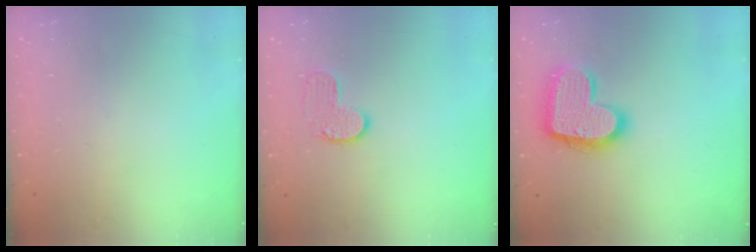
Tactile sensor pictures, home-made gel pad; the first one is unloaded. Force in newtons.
{"total": 7.4, "press": 7.4, "slide": 0.2}
{"total": 17.8, "press": 17.8, "slide": 1.2}